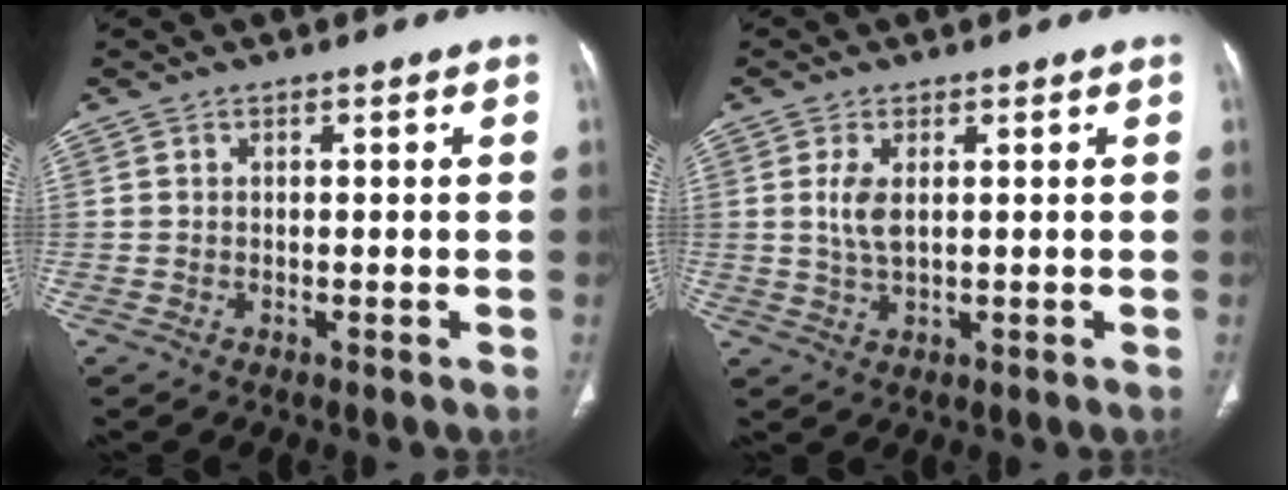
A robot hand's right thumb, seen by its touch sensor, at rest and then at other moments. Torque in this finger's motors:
{"motor_torque": [1.01, 0.71, 0.62, -0.91, 0.32]}